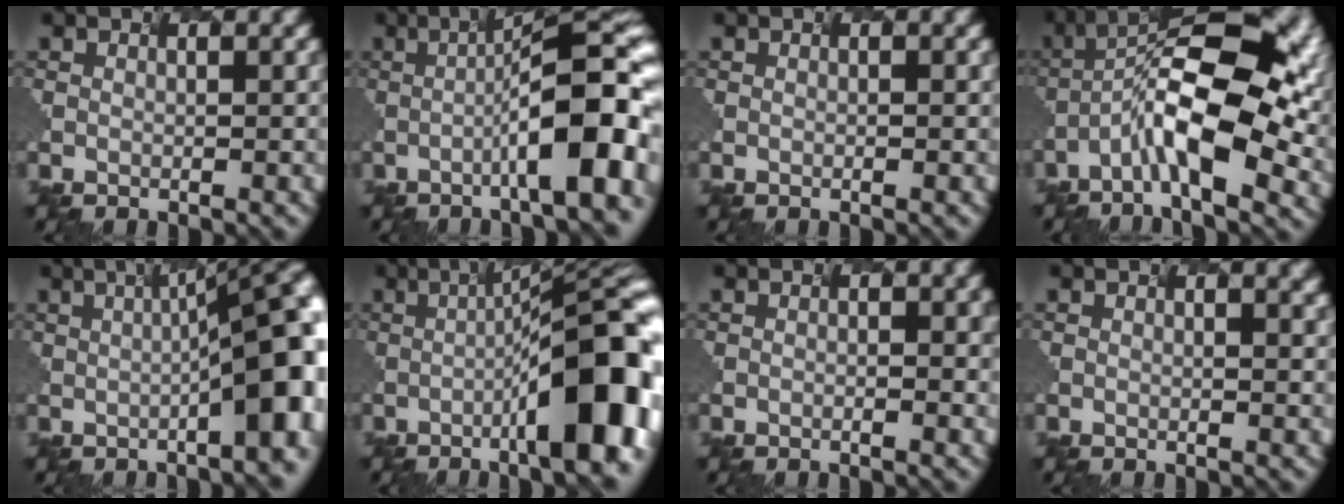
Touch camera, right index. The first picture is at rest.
{"total": 8.7, "force": [-2.0, 1.1, 8.4], "torque": [-0.115, 0.009, -0.032]}
{"total": 0.0}
{"total": 11.1, "force": [-3.2, 3.5, 10.1], "torque": [-0.191, 0.014, -0.052]}
{"total": 12.3, "force": [-1.1, 3.4, 11.8], "torque": [-0.111, 0.010, -0.010]}
{"total": 12.7, "force": [-3.1, 2.7, 12.1], "torque": [-0.155, 0.012, -0.043]}
{"total": 0.8, "force": [-0.2, 0.0, 0.8], "torque": [-0.008, -0.001, -0.002]}
{"total": 1.8, "force": [0.9, 0.9, 1.2], "torque": [-0.002, 0.017, -0.016]}